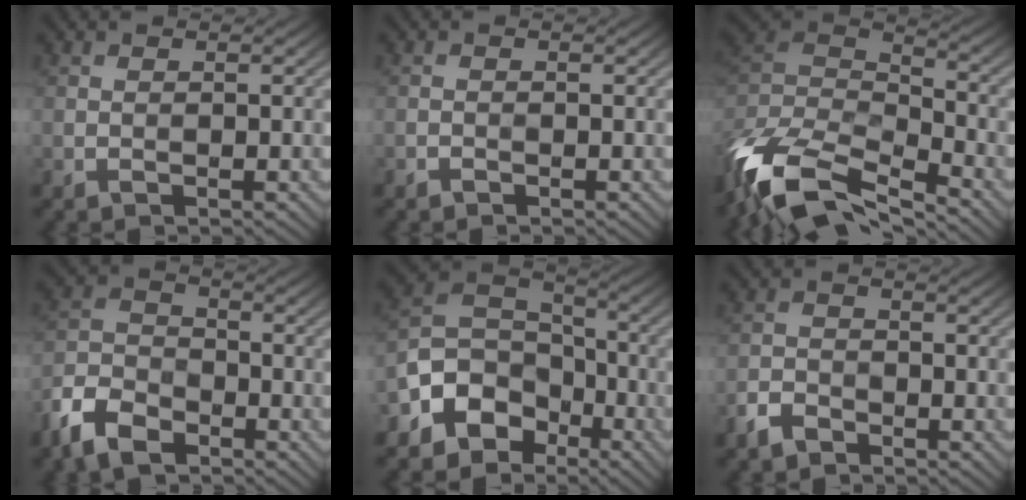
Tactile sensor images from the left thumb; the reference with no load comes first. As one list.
[{"total": 0.6, "force": [-0.6, 0.1, -0.1], "torque": [-0.002, -0.004, -0.008]}, {"total": 13.7, "force": [-8.5, 6.6, 8.5], "torque": [-0.242, -0.015, -0.136]}, {"total": 8.2, "force": [-5.6, 4.4, 4.2], "torque": [-0.104, -0.014, -0.122]}, {"total": 9.5, "force": [-5.1, 6.8, 4.2], "torque": [-0.095, -0.011, -0.098]}, {"total": 3.1, "force": [-2.4, 1.6, 1.1], "torque": [-0.029, -0.009, -0.054]}]